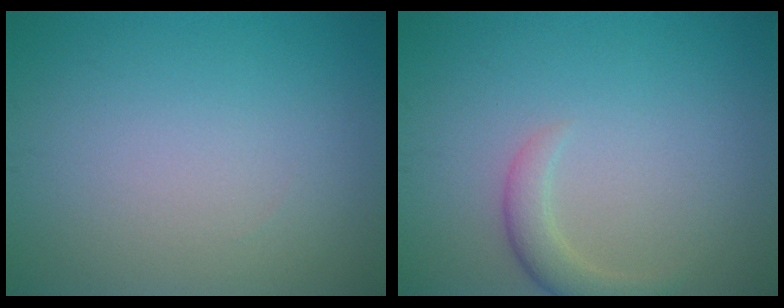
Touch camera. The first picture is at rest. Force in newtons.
{"total": 2.2, "press": 2.2, "slide": 0.2}